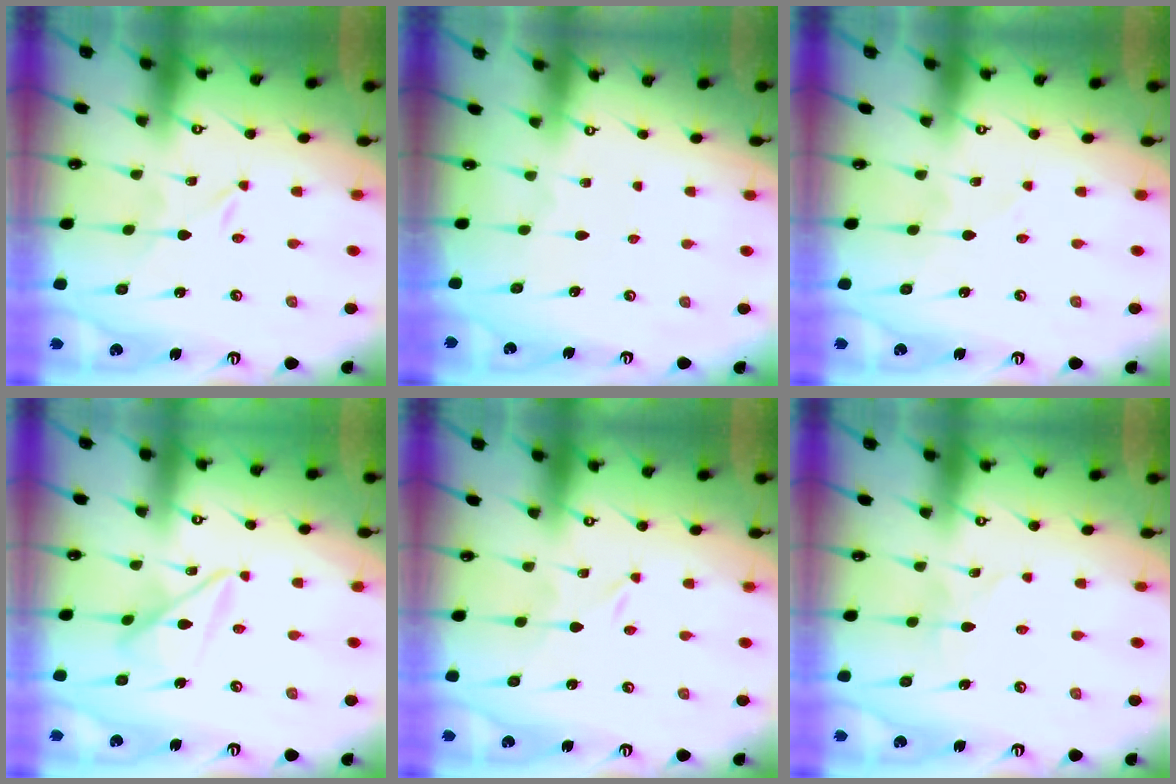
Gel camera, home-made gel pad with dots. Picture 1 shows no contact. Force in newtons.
{"total": 0.5, "press": 0.5, "slide": 0.1}
{"total": 0.9, "press": 0.9, "slide": 0.2}
{"total": 11.2, "press": 11.2, "slide": 0.7}
{"total": 0.0}
{"total": 2.6, "press": 2.6, "slide": 0.2}